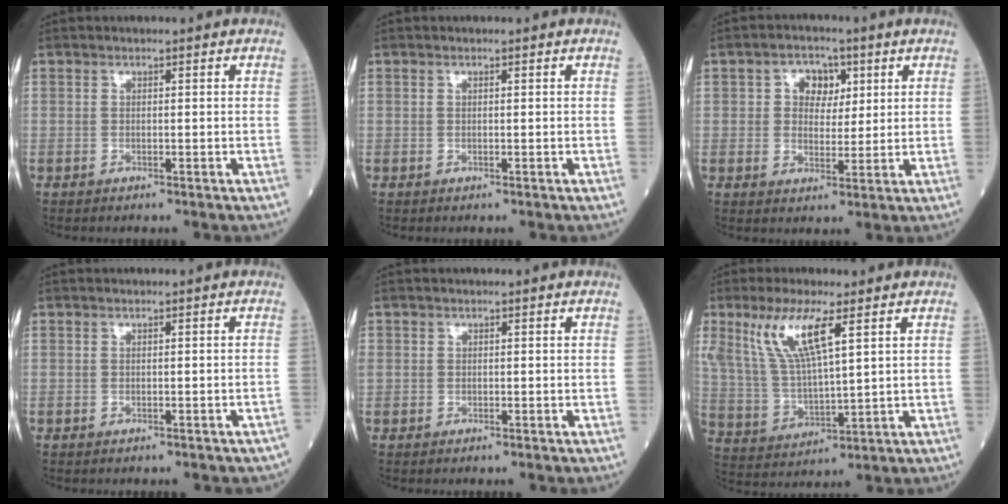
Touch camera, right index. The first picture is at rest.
{"total": 0.0}
{"total": 5.1, "force": [1.7, 3.7, 3.0], "torque": [-0.044, 0.015, 0.028]}
{"total": 3.8, "force": [-3.2, 1.1, 1.6], "torque": [-0.020, 0.000, -0.033]}
{"total": 0.5, "force": [-0.2, 0.5, 0.1], "torque": [-0.004, 0.004, -0.007]}
{"total": 10.8, "force": [5.4, 1.9, 9.2], "torque": [-0.207, 0.002, 0.111]}